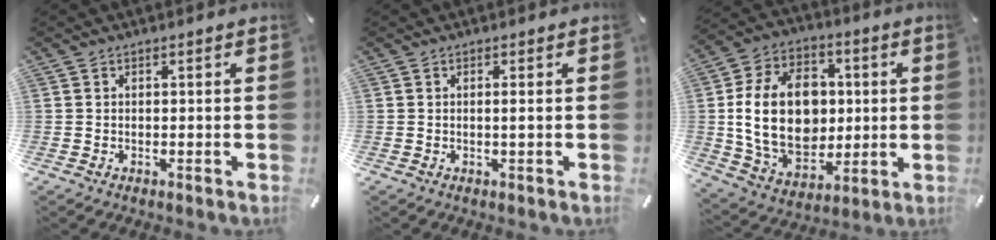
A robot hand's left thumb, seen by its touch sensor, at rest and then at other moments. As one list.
[{"total": 1.3, "force": [0.0, -0.1, 1.3], "torque": [-0.025, -0.004, -0.001]}, {"total": 21.2, "force": [0.9, 16.0, 14.0], "torque": [-0.278, 0.005, 0.021]}]